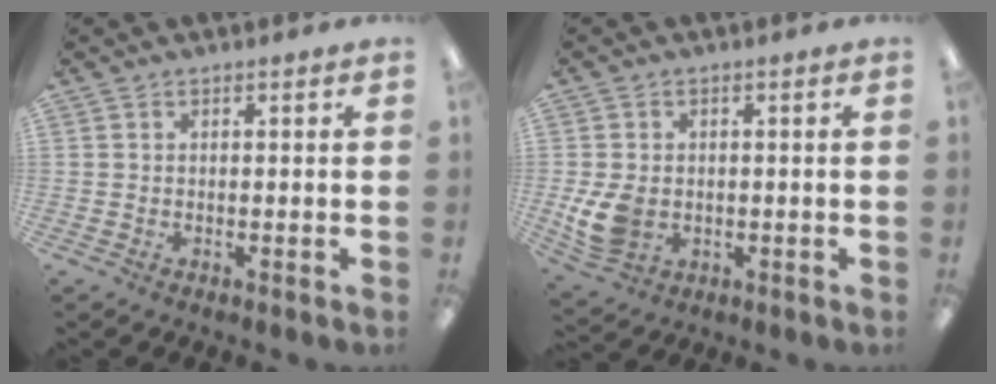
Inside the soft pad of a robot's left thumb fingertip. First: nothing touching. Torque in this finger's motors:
{"motor_torque": [-0.24, 0.67, 0.49, -0.49, 0.07]}